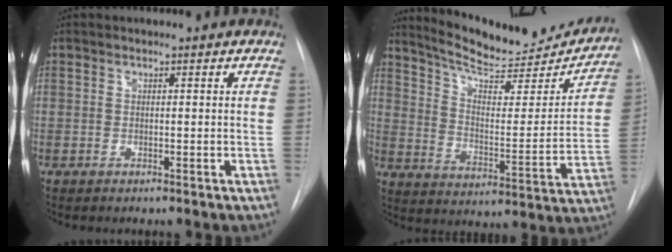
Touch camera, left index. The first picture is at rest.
{"total": 21.3, "force": [19.8, 3.6, 7.1], "torque": [-0.107, -0.045, 0.272]}